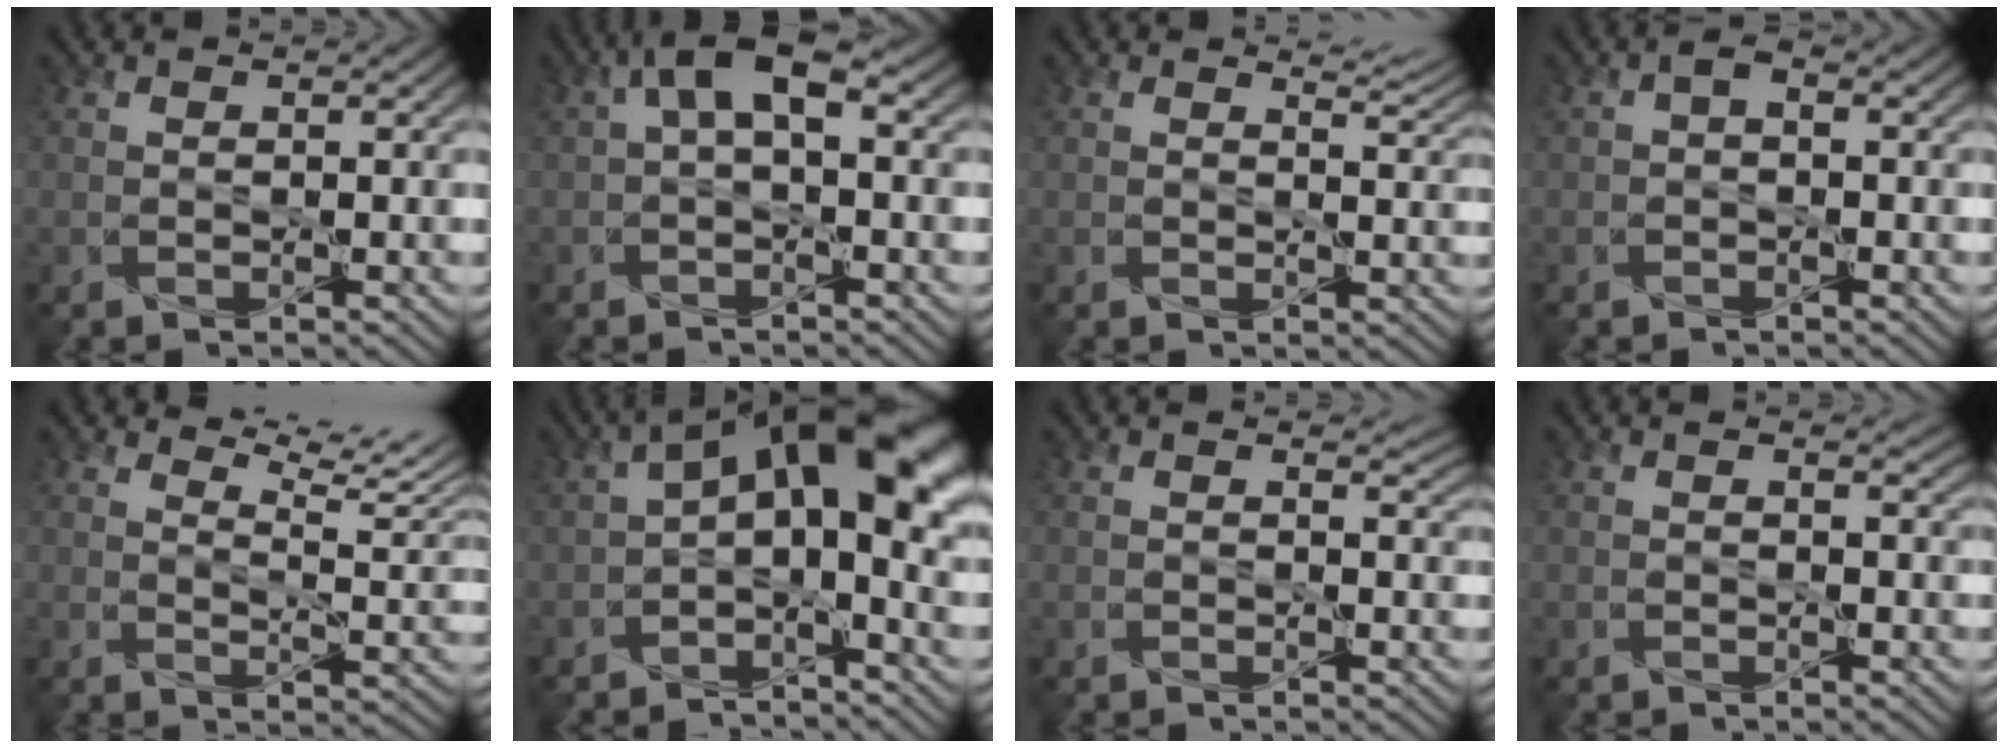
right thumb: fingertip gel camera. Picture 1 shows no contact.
{"total": 5.4, "force": [1.0, 2.5, 4.7], "torque": [-0.089, 0.014, 0.013]}
{"total": 2.7, "force": [2.2, 0.9, 1.2], "torque": [-0.020, -0.002, 0.032]}
{"total": 2.0, "force": [-0.1, 1.1, 1.6], "torque": [-0.024, 0.006, -0.006]}
{"total": 6.9, "force": [5.6, 1.6, 3.7], "torque": [-0.077, 0.003, 0.086]}
{"total": 11.8, "force": [1.0, 5.9, 10.1], "torque": [-0.157, 0.010, 0.009]}
{"total": 1.3, "force": [0.9, 0.8, 0.5], "torque": [-0.009, -0.007, 0.013]}
{"total": 0.7, "force": [0.5, 0.4, 0.3], "torque": [-0.006, -0.004, 0.009]}